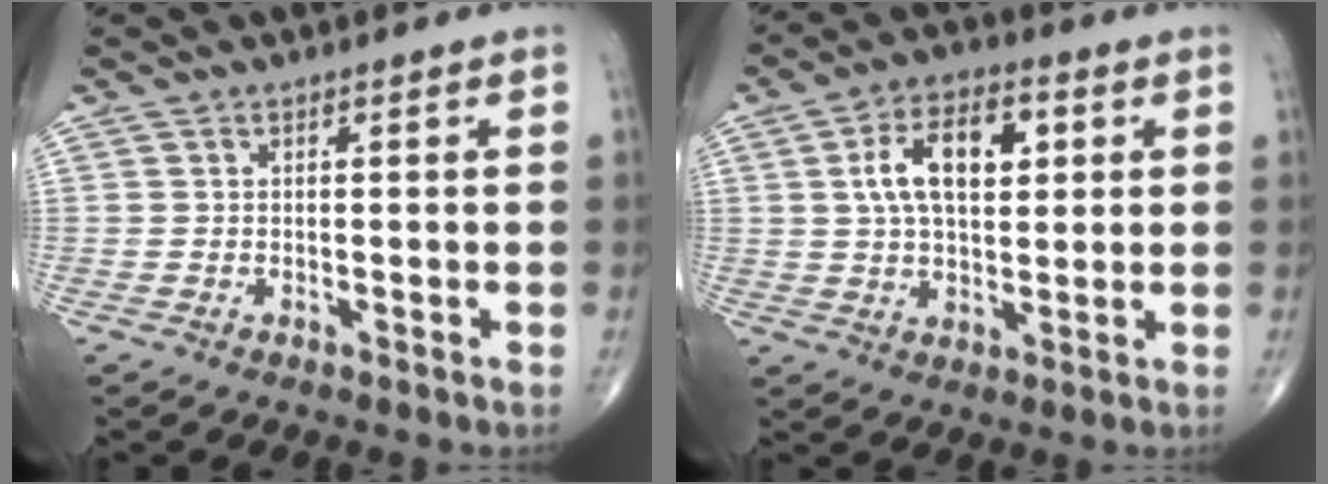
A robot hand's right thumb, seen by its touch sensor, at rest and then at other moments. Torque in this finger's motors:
{"motor_torque": [0.03, 0.18, 1.34, 0.24, 0.39]}